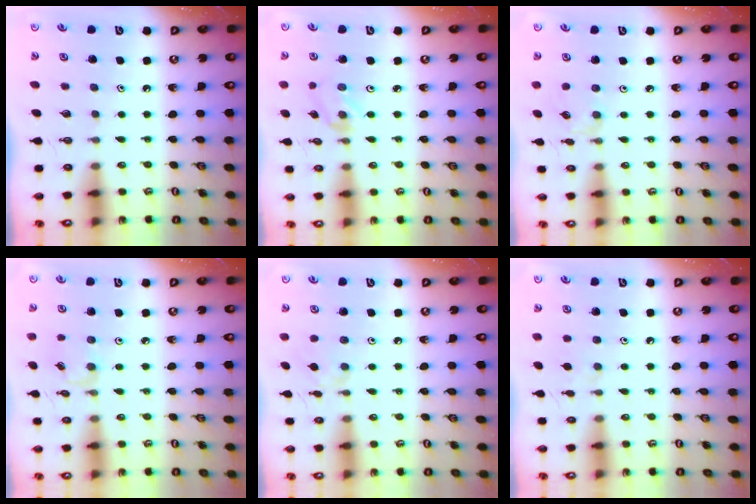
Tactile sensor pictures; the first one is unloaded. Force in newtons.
{"total": 2.1, "press": 2.0, "slide": 0.4}
{"total": 1.5, "press": 1.4, "slide": 0.4}
{"total": 2.8, "press": 2.8, "slide": 0.4}
{"total": 3.0, "press": 3.0, "slide": 0.6}
{"total": 2.5, "press": 2.4, "slide": 0.5}